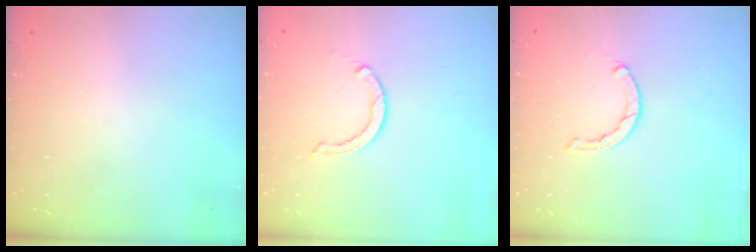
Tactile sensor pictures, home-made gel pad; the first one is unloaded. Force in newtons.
{"total": 2.6, "press": 2.6, "slide": 0.1}
{"total": 1.7, "press": 1.6, "slide": 0.3}